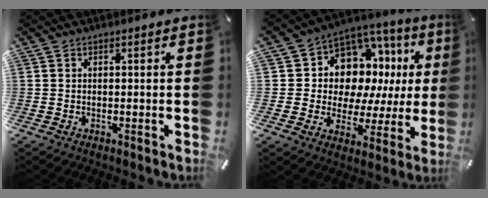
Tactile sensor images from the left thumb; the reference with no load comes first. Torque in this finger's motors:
{"motor_torque": [1.19, 1.41, 0.76, 0.40, 0.11]}